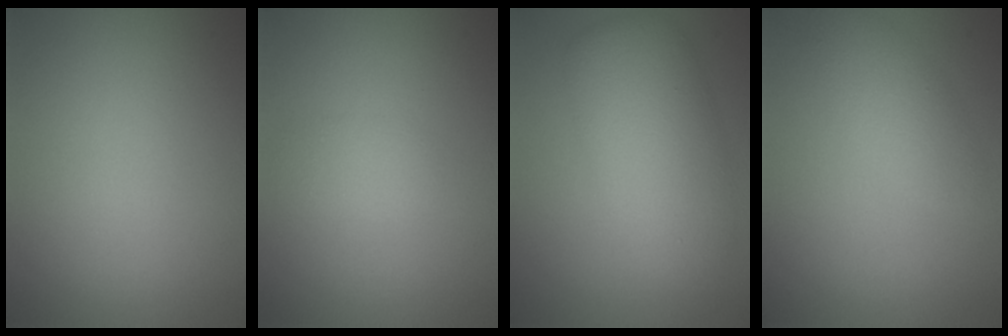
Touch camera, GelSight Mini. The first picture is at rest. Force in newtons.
{"total": 1.3, "press": 1.3, "slide": 0.0}
{"total": 6.5, "press": 6.5, "slide": 0.1}
{"total": 2.5, "press": 2.5, "slide": 0.1}